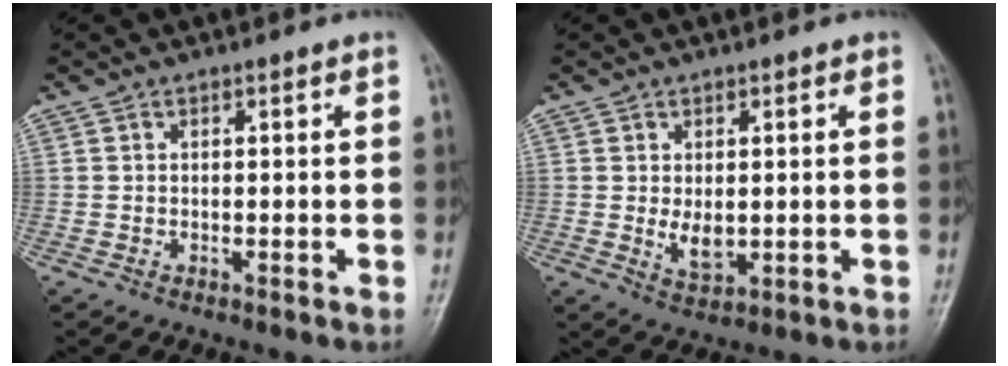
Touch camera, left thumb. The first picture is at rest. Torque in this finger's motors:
{"motor_torque": [0.71, 0.82, 0.73, 0.06, 0.02]}